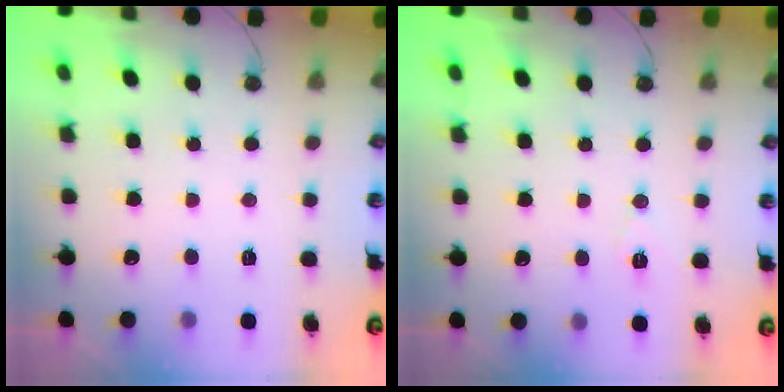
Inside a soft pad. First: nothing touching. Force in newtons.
{"total": 6.2, "press": 4.3, "slide": 4.5}